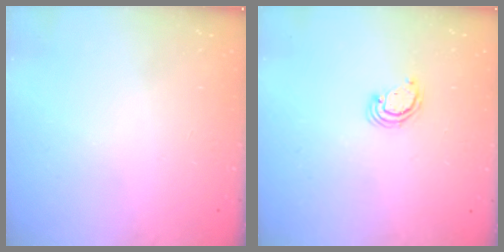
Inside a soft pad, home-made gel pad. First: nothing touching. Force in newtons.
{"total": 2.6, "press": 2.5, "slide": 0.3}